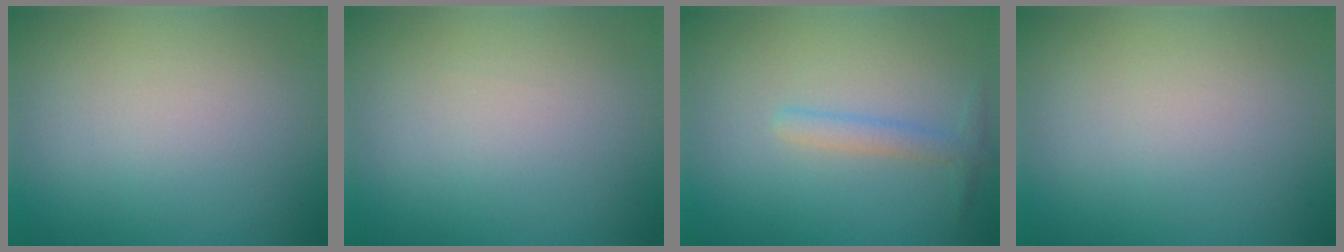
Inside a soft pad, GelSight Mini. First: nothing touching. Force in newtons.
{"total": 0.0}
{"total": 1.6, "press": 1.6, "slide": 0.1}
{"total": 0.0}